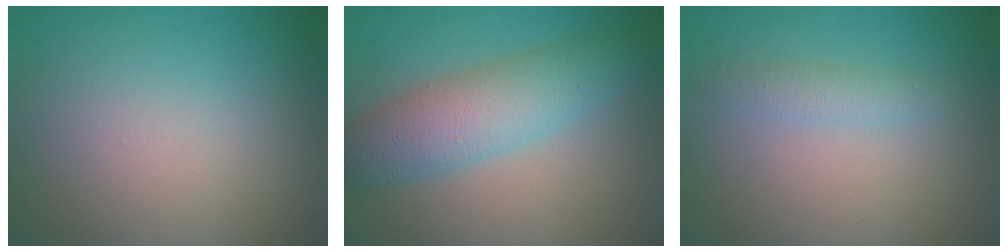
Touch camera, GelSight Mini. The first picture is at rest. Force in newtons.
{"total": 5.2, "press": 5.2, "slide": 0.2}
{"total": 1.5, "press": 1.4, "slide": 0.1}